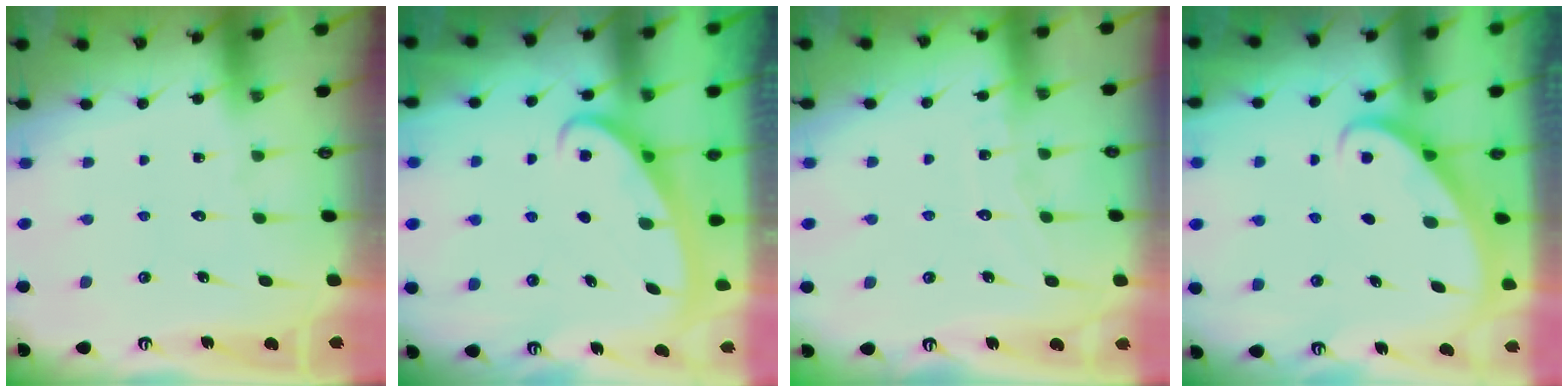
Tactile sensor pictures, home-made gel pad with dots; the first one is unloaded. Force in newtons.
{"total": 2.6, "press": 2.5, "slide": 0.4}
{"total": 5.2, "press": 5.1, "slide": 0.5}
{"total": 2.9, "press": 2.9, "slide": 0.2}